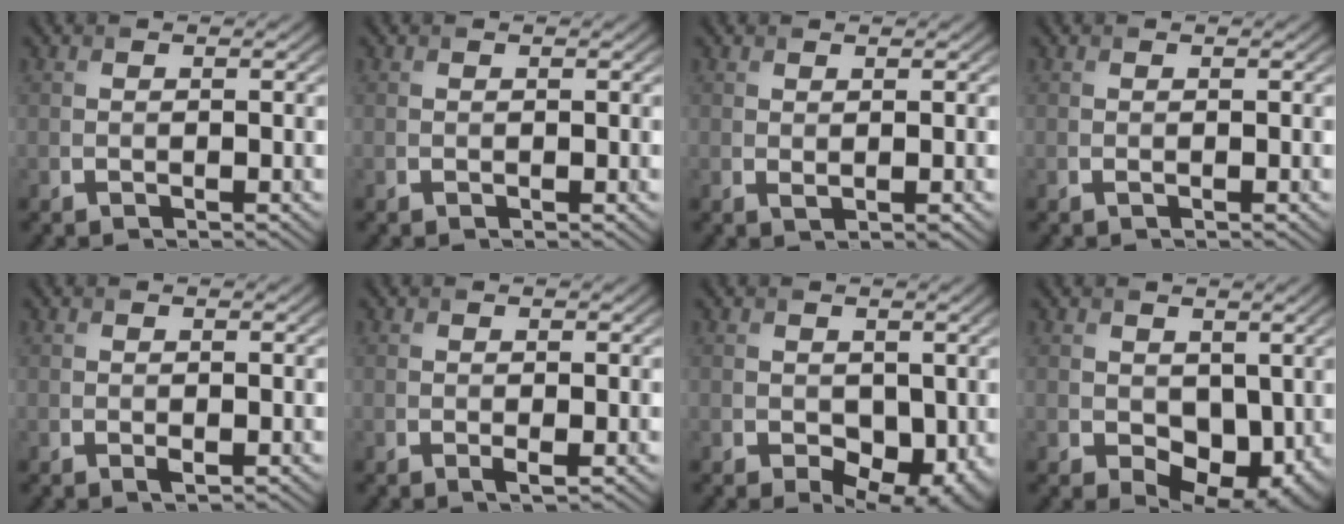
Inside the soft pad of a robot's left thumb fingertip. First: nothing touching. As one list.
[{"total": 0.0}, {"total": 0.9, "force": [0.4, 0.2, 0.8], "torque": [-0.015, -0.003, 0.011]}, {"total": 0.0}, {"total": 0.6, "force": [-0.1, 0.3, 0.6], "torque": [-0.012, -0.005, -0.002]}, {"total": 0.8, "force": [-0.1, 0.1, 0.8], "torque": [-0.016, -0.006, -0.003]}, {"total": 5.2, "force": [-0.7, 3.4, 3.8], "torque": [-0.064, -0.022, -0.006]}, {"total": 6.9, "force": [0.0, 5.0, 4.8], "torque": [-0.083, -0.029, 0.008]}]